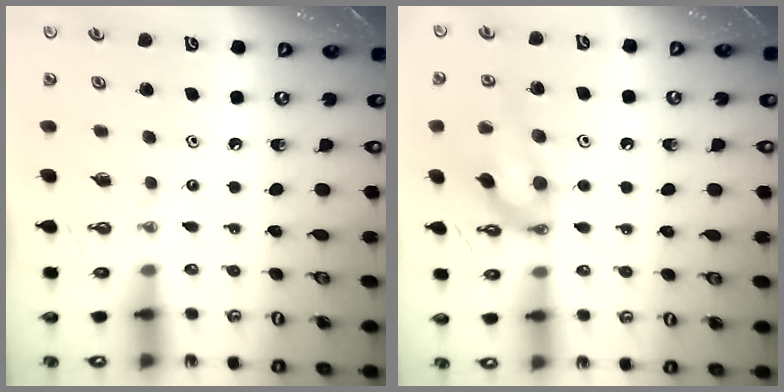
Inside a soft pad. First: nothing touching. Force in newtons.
{"total": 13.9, "press": 13.5, "slide": 3.3}